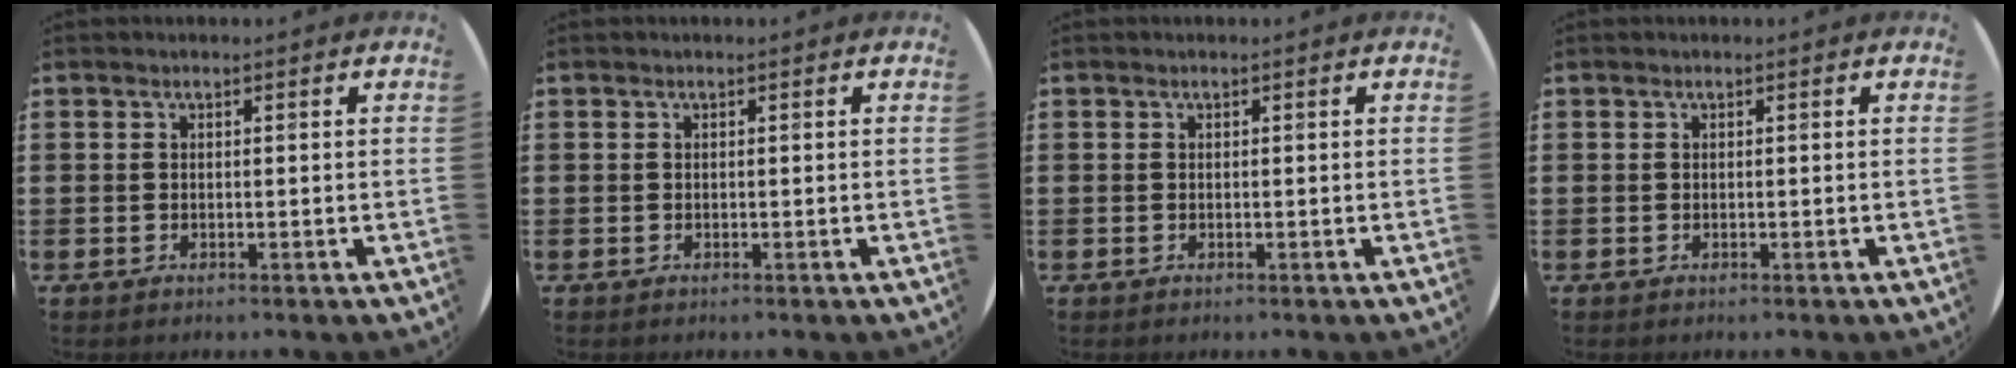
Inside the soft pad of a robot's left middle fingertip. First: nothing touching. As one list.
[{"total": 0.0}, {"total": 0.0}, {"total": 0.0}]